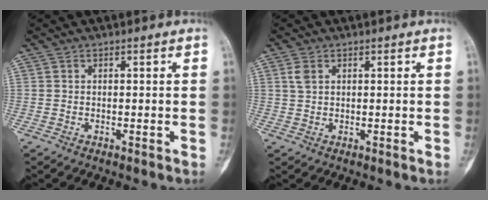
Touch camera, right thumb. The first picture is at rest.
{"total": 2.2, "force": [0.9, 1.4, 1.4], "torque": [-0.029, 0.005, 0.023]}